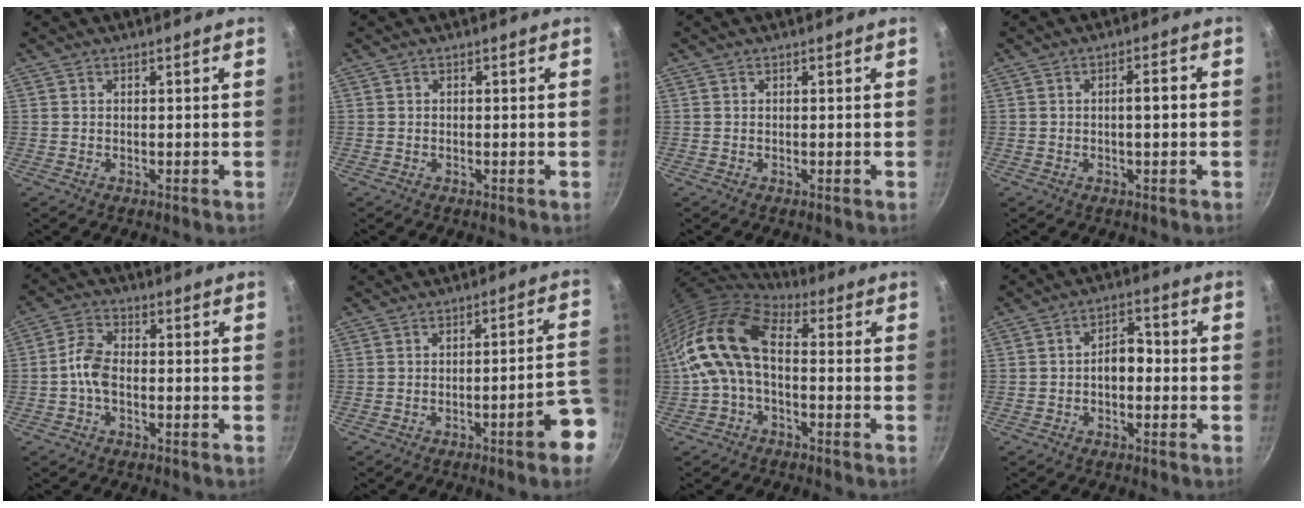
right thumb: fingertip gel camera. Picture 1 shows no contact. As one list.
[{"total": 0.0}, {"total": 0.0}, {"total": 3.7, "force": [-0.3, 1.1, 3.6], "torque": [-0.053, 0.012, -0.005]}, {"total": 5.4, "force": [-1.2, 3.2, 4.2], "torque": [-0.084, 0.025, -0.034]}, {"total": 9.5, "force": [-4.4, 1.5, 8.3], "torque": [-0.080, 0.044, -0.055]}, {"total": 13.8, "force": [-0.3, 8.1, 11.2], "torque": [-0.209, 0.029, -0.019]}, {"total": 5.4, "force": [-0.9, 3.4, 4.0], "torque": [-0.034, 0.024, -0.021]}]